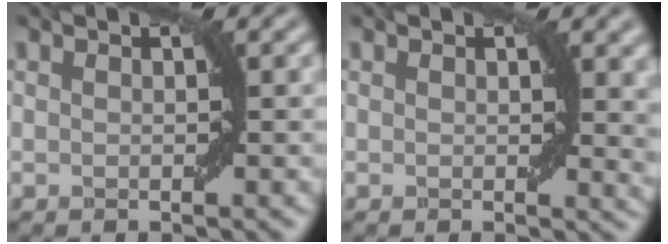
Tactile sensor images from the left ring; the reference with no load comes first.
{"total": 2.5, "force": [0.9, 0.9, 2.1], "torque": [-0.018, -0.004, 0.014]}